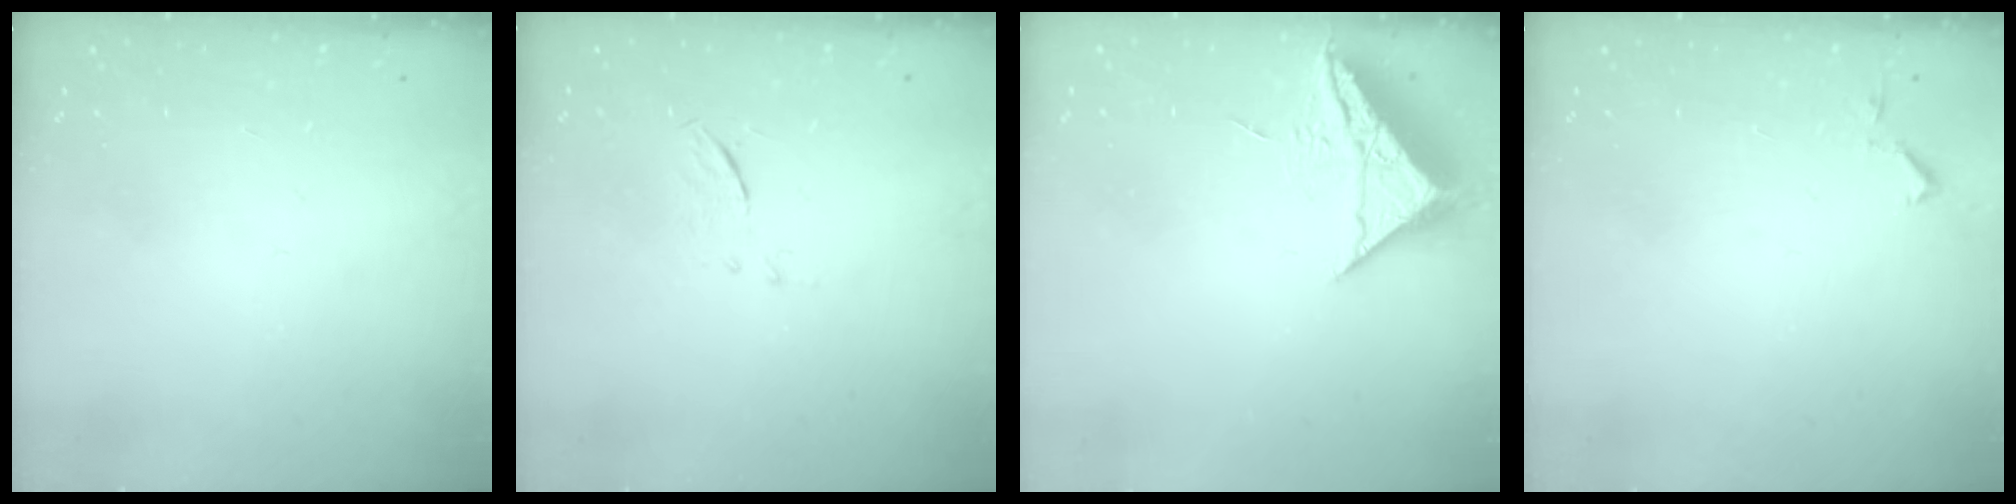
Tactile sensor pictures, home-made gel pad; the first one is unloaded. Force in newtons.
{"total": 4.2, "press": 4.1, "slide": 0.9}
{"total": 10.0, "press": 9.9, "slide": 0.8}
{"total": 3.1, "press": 3.1, "slide": 0.6}